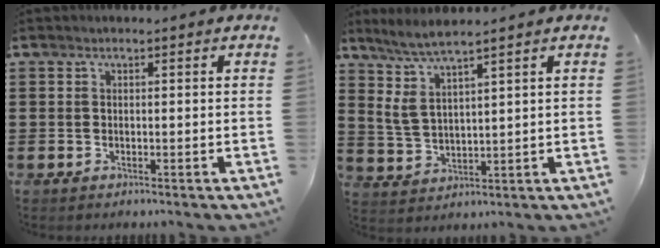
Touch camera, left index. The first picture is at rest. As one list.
[{"total": 5.9, "force": [3.9, 1.3, 4.2], "torque": [-0.099, -0.008, 0.068]}]